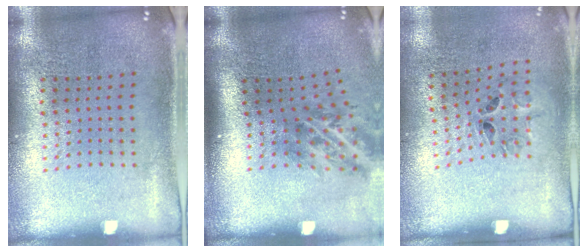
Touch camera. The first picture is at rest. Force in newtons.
{"total": 1.9, "press": 1.3, "slide": 1.5}
{"total": 1.3, "press": 0.7, "slide": 1.2}